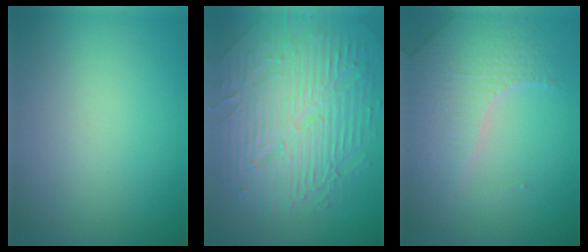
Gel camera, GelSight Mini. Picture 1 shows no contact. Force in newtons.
{"total": 9.8, "press": 6.5, "slide": 7.3}
{"total": 3.8, "press": 3.6, "slide": 1.0}